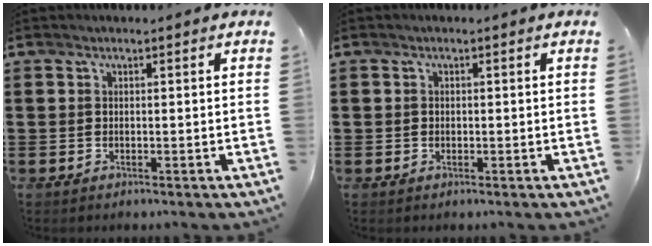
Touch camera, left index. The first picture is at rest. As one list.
[{"total": 0.6, "force": [0.0, 0.6, 0.1], "torque": [-0.005, 0.004, -0.001]}]